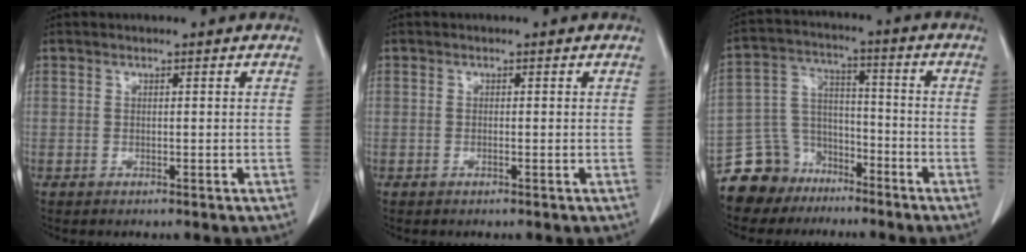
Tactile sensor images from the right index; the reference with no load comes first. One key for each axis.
{"total": 0.0}
{"total": 9.6, "fx": -7.1, "fy": 6.4, "fz": 0.4, "tx": -0.017, "ty": 0.042, "tz": -0.129}